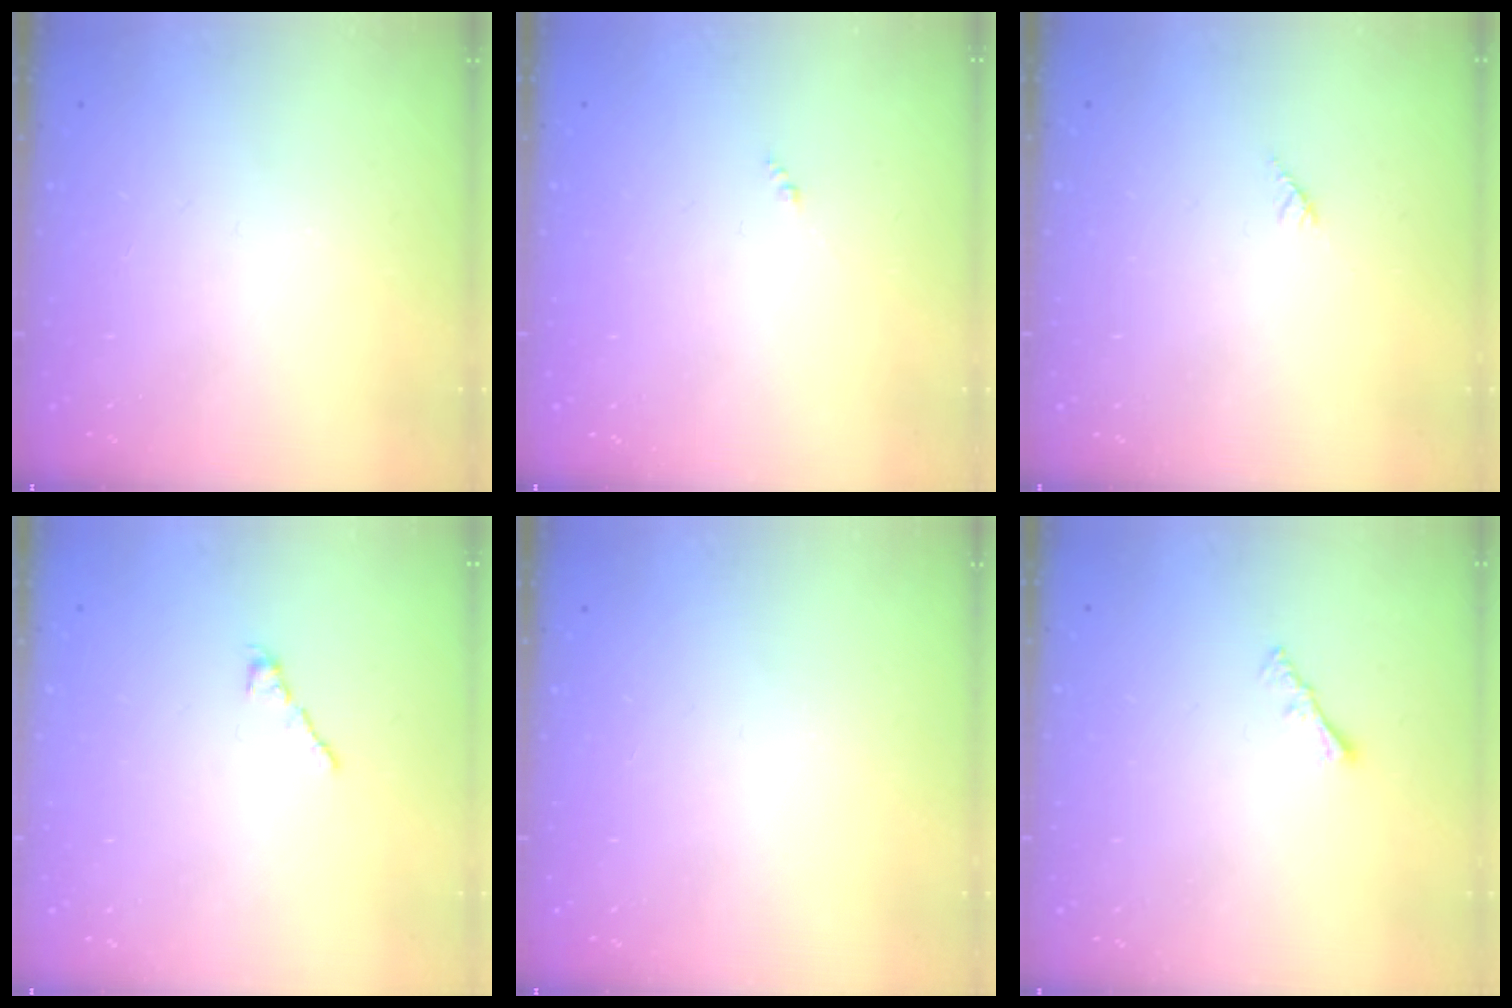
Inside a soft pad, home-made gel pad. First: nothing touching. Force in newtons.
{"total": 0.0}
{"total": 2.7, "press": 2.7, "slide": 0.2}
{"total": 1.7, "press": 1.5, "slide": 0.6}
{"total": 0.0}
{"total": 1.6, "press": 1.5, "slide": 0.5}